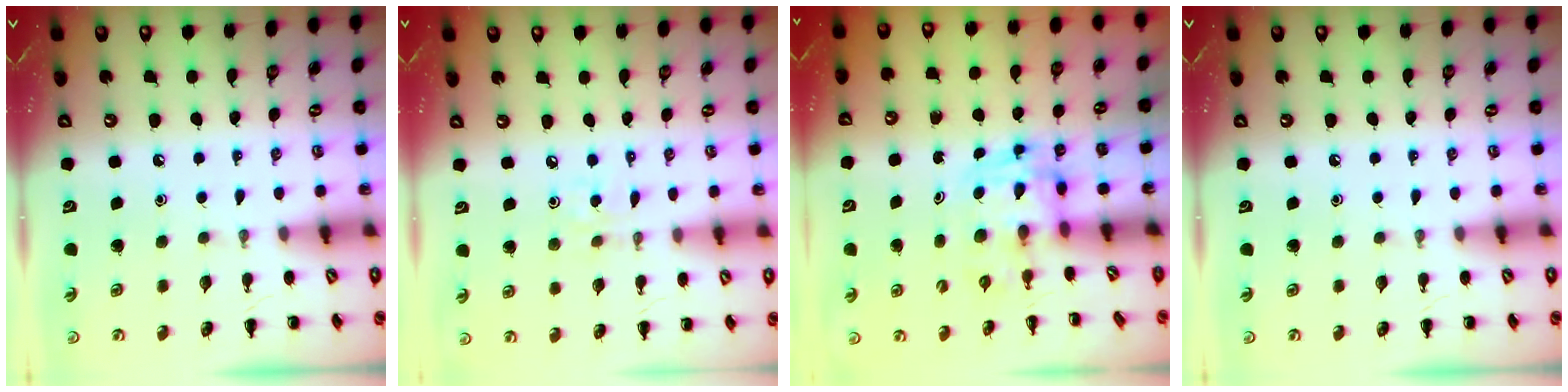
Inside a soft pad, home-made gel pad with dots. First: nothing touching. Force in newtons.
{"total": 1.8, "press": 1.7, "slide": 0.6}
{"total": 3.6, "press": 3.6, "slide": 0.6}
{"total": 0.0}